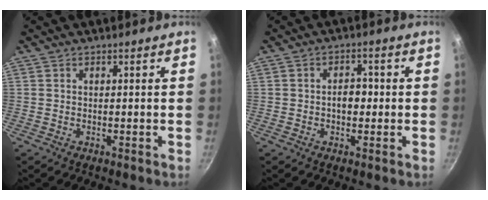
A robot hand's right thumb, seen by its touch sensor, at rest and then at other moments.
{"total": 4.0, "force": [-0.4, 2.7, 2.9], "torque": [-0.020, 0.014, -0.008]}